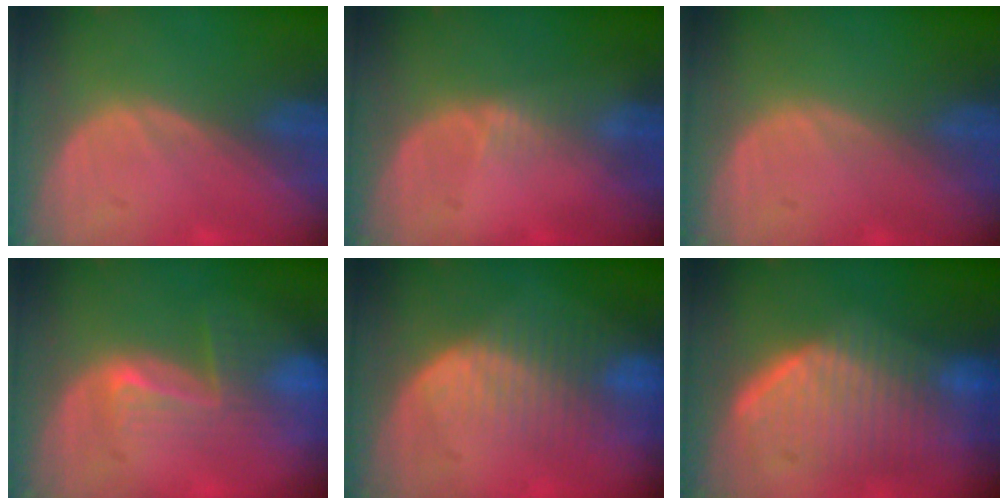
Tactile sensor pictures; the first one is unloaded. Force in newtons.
{"total": 1.3, "press": 1.1, "slide": 0.8}
{"total": 0.0}
{"total": 8.2, "press": 7.1, "slide": 4.1}
{"total": 8.6, "press": 7.4, "slide": 4.4}
{"total": 10.0, "press": 9.0, "slide": 4.4}